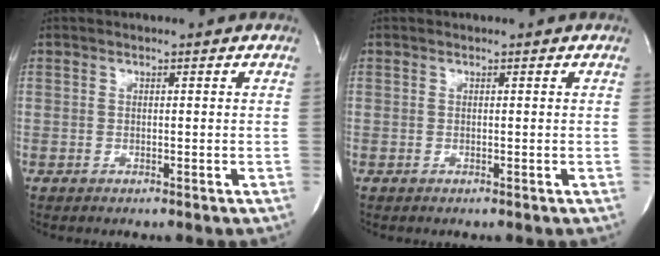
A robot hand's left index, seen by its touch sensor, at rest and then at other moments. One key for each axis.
{"total": 0.0}